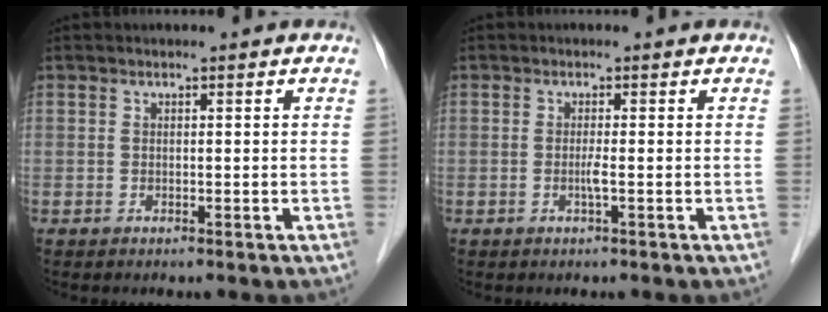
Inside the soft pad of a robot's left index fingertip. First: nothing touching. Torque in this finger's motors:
{"motor_torque": [0.24, 0.22, 0.00, 0.03]}